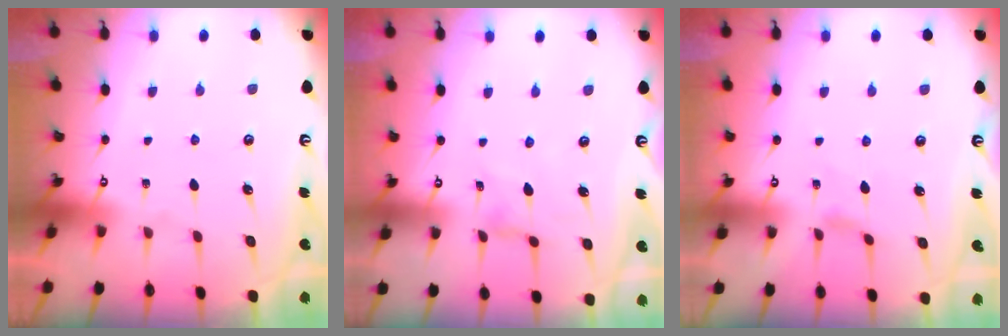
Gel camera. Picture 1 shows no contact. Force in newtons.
{"total": 0.6, "press": 0.6, "slide": 0.2}
{"total": 0.0}